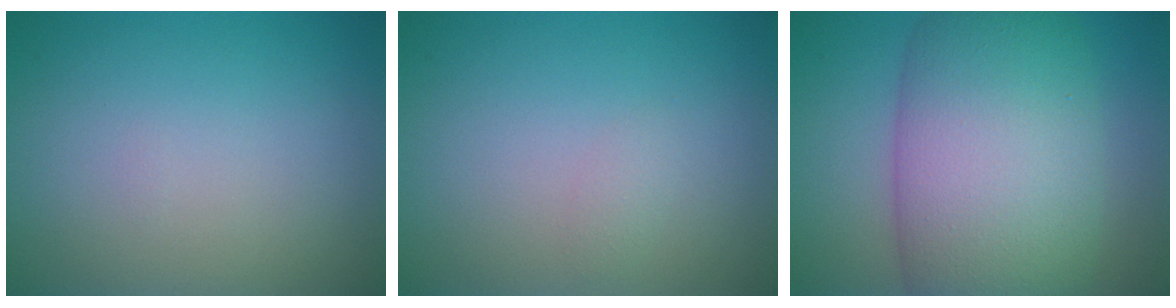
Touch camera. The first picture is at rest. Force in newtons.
{"total": 0.7, "press": 0.7, "slide": 0.1}
{"total": 13.1, "press": 13.1, "slide": 0.2}